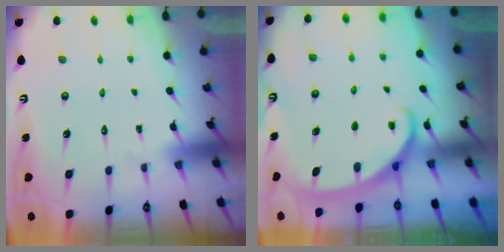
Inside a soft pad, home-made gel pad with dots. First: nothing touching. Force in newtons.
{"total": 2.8, "press": 2.8, "slide": 0.4}